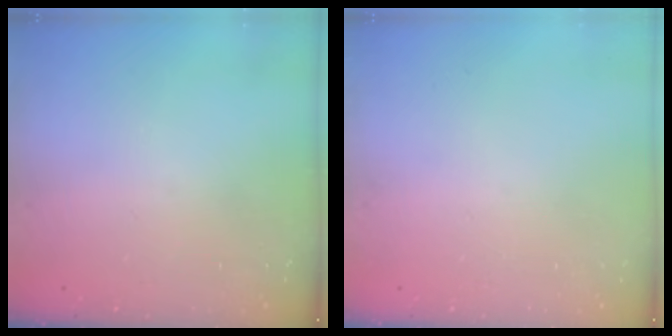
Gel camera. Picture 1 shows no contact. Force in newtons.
{"total": 0.0}